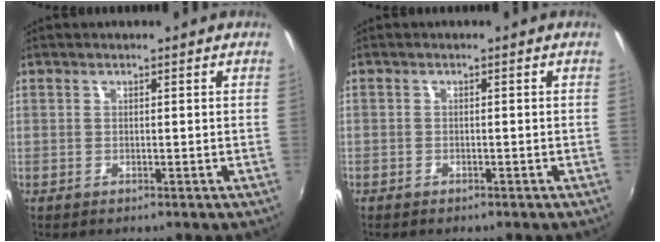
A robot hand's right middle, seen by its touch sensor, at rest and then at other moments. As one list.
[{"total": 1.3, "force": [-0.9, 0.9, 0.0], "torque": [-0.005, 0.004, -0.013]}]